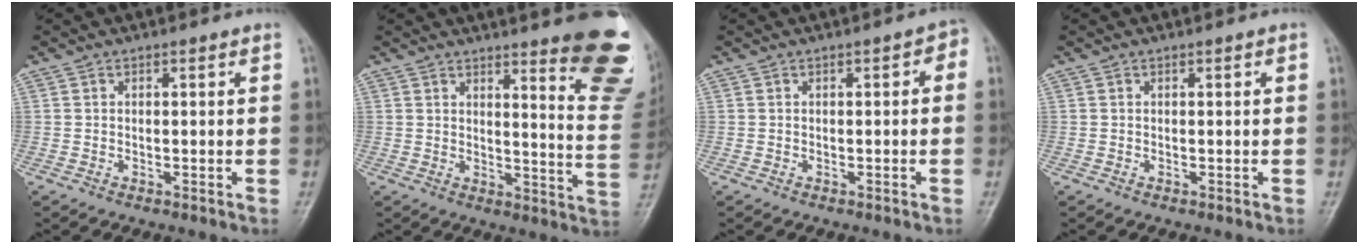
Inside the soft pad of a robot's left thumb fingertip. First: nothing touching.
{"total": 17.2, "force": [11.6, 3.3, 12.3], "torque": [-0.115, -0.093, 0.131]}
{"total": 2.3, "force": [-0.1, 1.2, 1.9], "torque": [-0.010, 0.013, -0.010]}
{"total": 0.0}